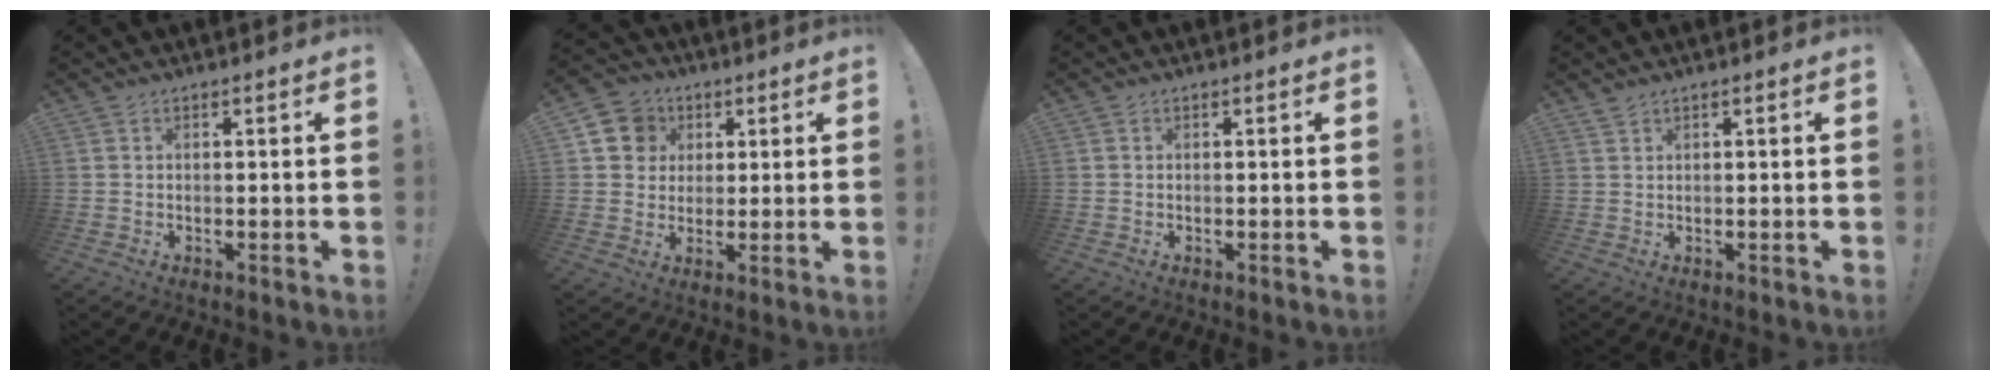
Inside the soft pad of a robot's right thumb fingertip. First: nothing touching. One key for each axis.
{"total": 9.7, "fx": 3.1, "fy": 8.8, "fz": 2.8, "tx": -0.029, "ty": -0.013, "tz": 0.064}
{"total": 0.0}
{"total": 1.1, "fx": 1.0, "fy": 0.2, "fz": 0.5, "tx": -0.018, "ty": 0.003, "tz": 0.020}